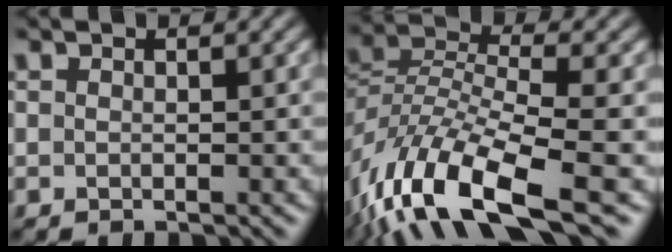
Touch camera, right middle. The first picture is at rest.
{"total": 11.6, "force": [-6.2, 4.2, 8.8], "torque": [-0.170, -0.004, -0.123]}